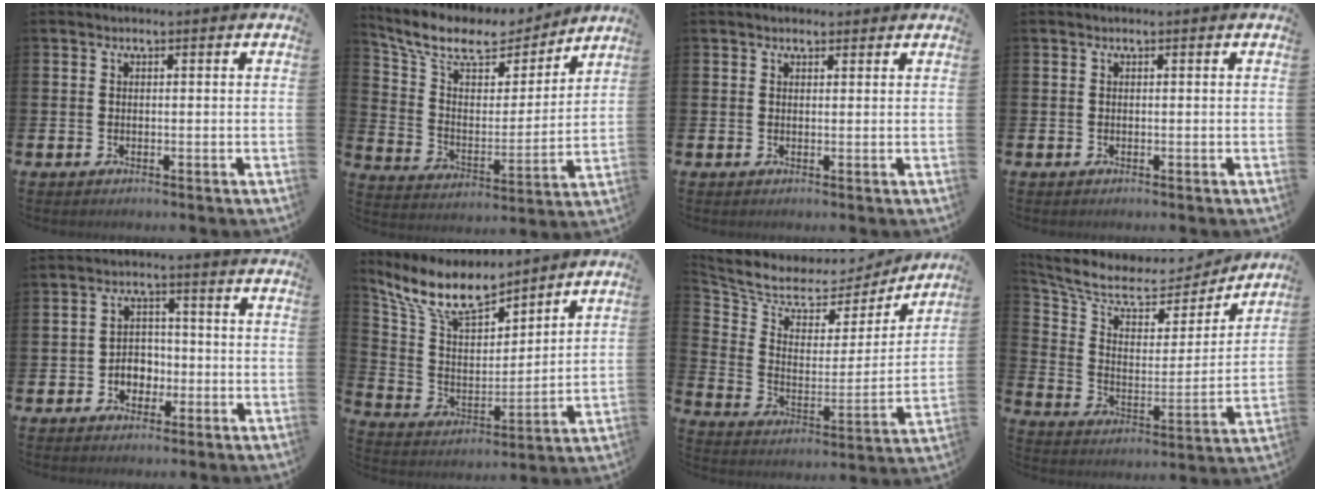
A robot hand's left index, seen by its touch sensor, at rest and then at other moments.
{"total": 10.3, "force": [8.6, 4.2, 3.9], "torque": [-0.118, -0.050, 0.148]}
{"total": 1.3, "force": [1.1, 0.6, 0.1], "torque": [0.003, 0.005, 0.019]}
{"total": 0.0}
{"total": 3.4, "force": [-1.5, 2.8, 1.4], "torque": [-0.034, 0.007, -0.034]}
{"total": 10.7, "force": [9.2, 3.4, 4.3], "torque": [-0.133, -0.047, 0.167]}
{"total": 6.6, "force": [5.9, 2.8, 0.9], "torque": [-0.067, -0.050, 0.099]}
{"total": 8.0, "force": [6.9, 3.4, 2.3], "torque": [-0.093, -0.047, 0.117]}